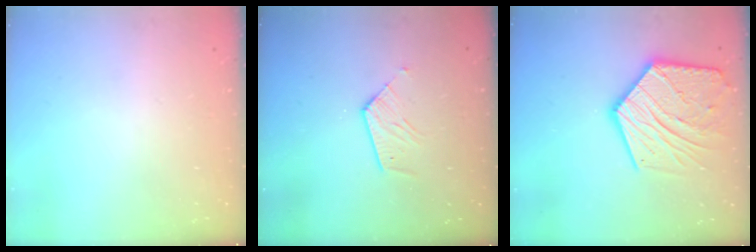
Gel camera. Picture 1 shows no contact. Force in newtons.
{"total": 7.2, "press": 7.2, "slide": 0.3}
{"total": 20.9, "press": 20.9, "slide": 1.8}